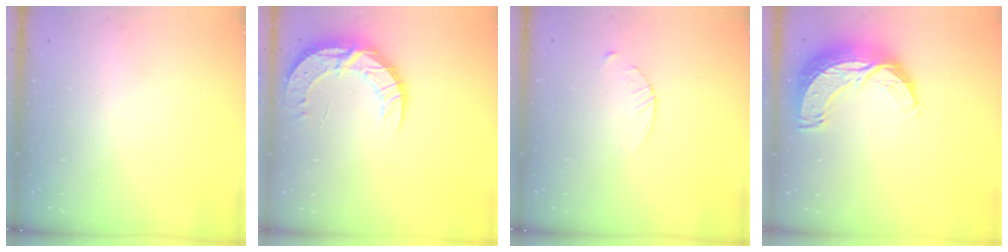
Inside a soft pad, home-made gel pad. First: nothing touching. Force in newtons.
{"total": 13.0, "press": 12.9, "slide": 1.0}
{"total": 2.9, "press": 2.9, "slide": 0.4}
{"total": 12.4, "press": 12.4, "slide": 0.9}